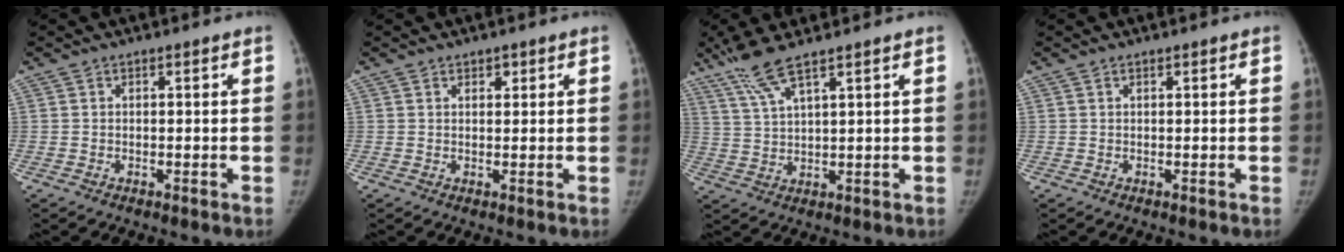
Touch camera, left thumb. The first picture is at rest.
{"total": 1.3, "force": [0.8, 0.8, 0.6], "torque": [0.000, -0.004, 0.011]}
{"total": 7.0, "force": [5.1, 0.6, 4.8], "torque": [-0.111, -0.016, 0.111]}
{"total": 0.0}